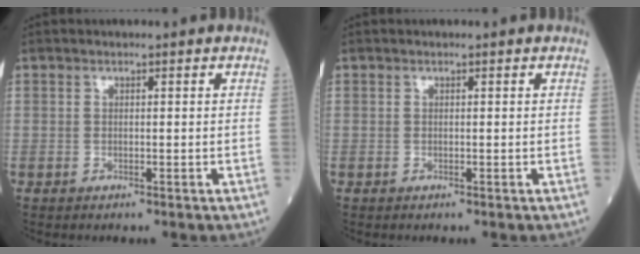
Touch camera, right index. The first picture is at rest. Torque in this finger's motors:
{"motor_torque": [0.00, 0.00, 0.00, 0.00]}